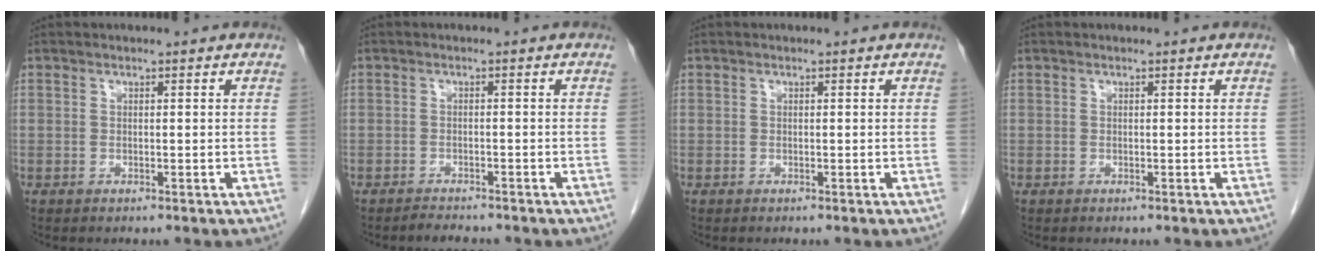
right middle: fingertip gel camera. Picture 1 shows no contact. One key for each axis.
{"total": 2.2, "fx": -2.1, "fy": 0.4, "fz": 0.6, "tx": -0.016, "ty": -0.007, "tz": -0.030}
{"total": 0.0}
{"total": 0.0}